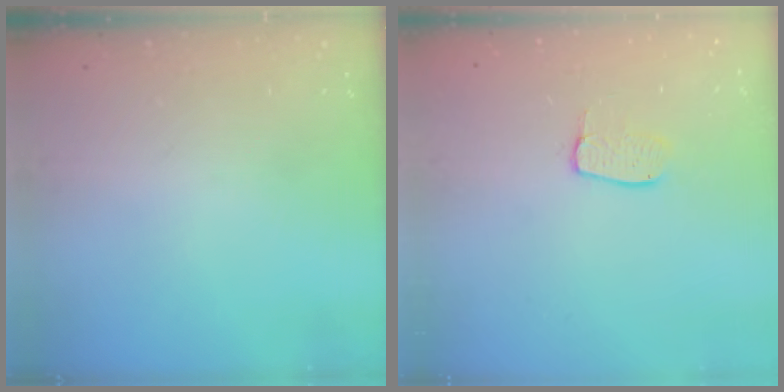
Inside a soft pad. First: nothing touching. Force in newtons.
{"total": 6.9, "press": 6.9, "slide": 0.4}